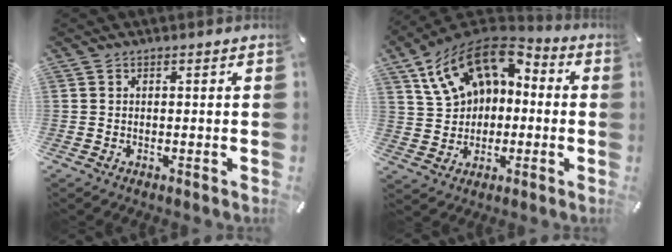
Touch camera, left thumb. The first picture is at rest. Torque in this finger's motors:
{"motor_torque": [2.16, 2.84, 1.58, -1.19, 0.26]}